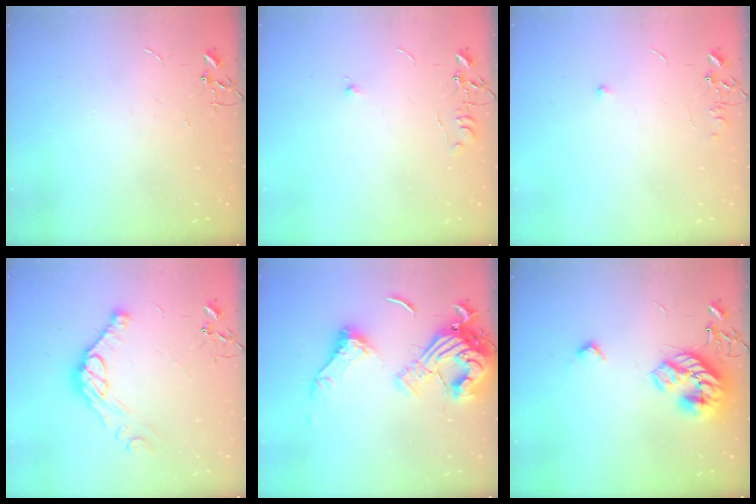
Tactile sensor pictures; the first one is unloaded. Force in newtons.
{"total": 6.0, "press": 5.9, "slide": 0.7}
{"total": 6.2, "press": 6.2, "slide": 0.8}
{"total": 12.2, "press": 12.1, "slide": 0.9}
{"total": 18.3, "press": 18.2, "slide": 1.9}
{"total": 17.8, "press": 17.8, "slide": 0.7}